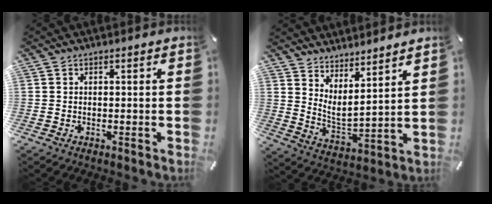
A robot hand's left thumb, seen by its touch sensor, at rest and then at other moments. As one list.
[{"total": 5.7, "force": [5.5, 0.5, 1.2], "torque": [-0.042, -0.054, 0.101]}]